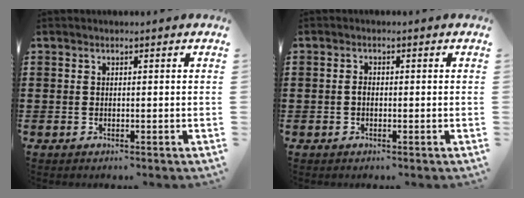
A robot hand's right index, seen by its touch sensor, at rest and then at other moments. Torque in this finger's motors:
{"motor_torque": [0.51, -0.17, 0.22, 0.02]}